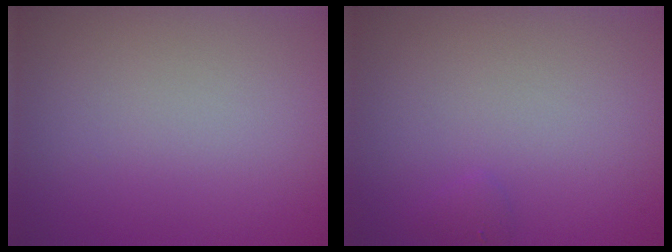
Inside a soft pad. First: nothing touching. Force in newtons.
{"total": 0.6, "press": 0.6, "slide": 0.1}